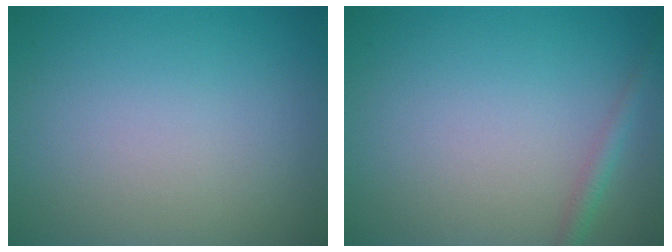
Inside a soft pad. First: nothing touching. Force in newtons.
{"total": 1.4, "press": 1.4, "slide": 0.1}